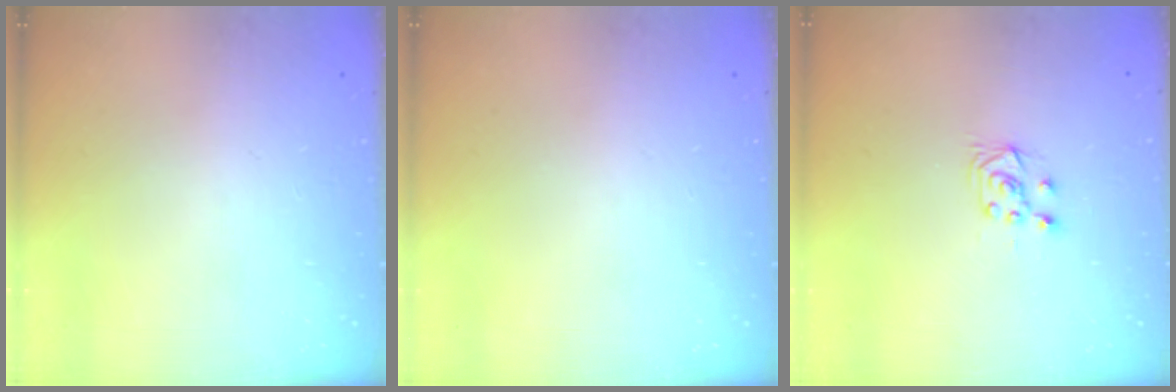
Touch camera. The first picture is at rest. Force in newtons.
{"total": 0.0}
{"total": 6.3, "press": 6.3, "slide": 0.7}